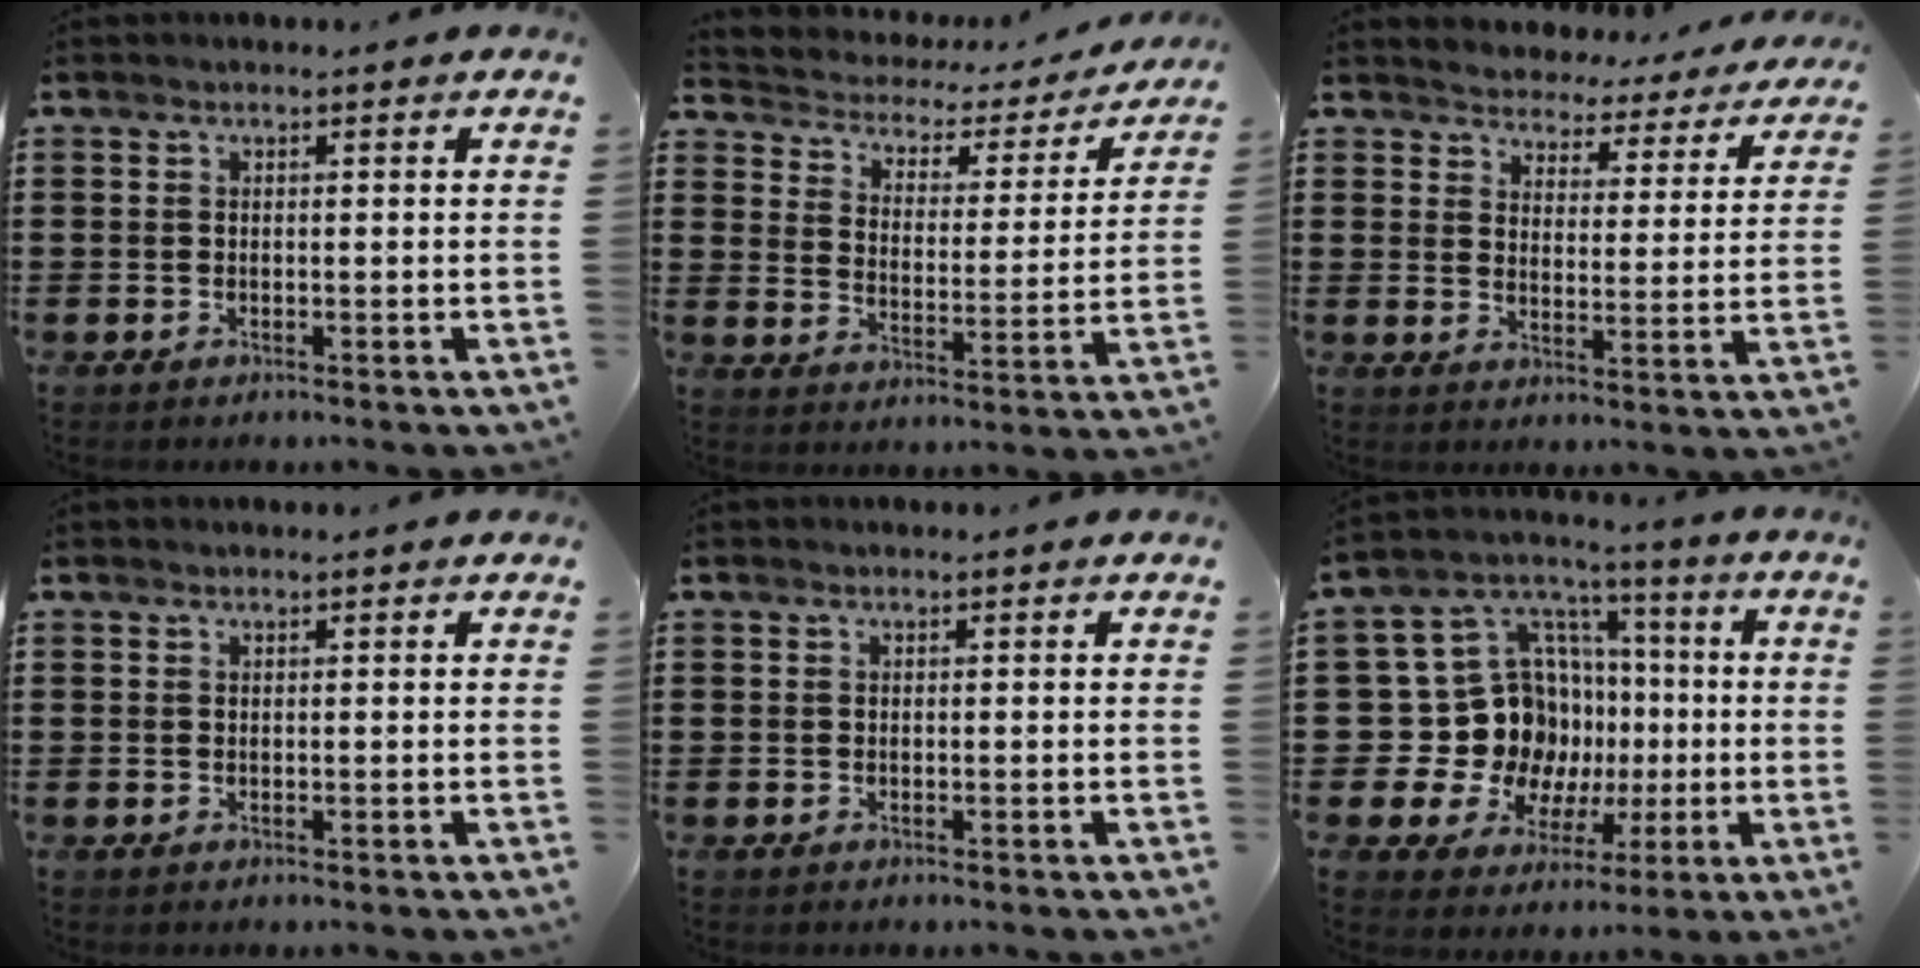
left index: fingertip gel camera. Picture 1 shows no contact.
{"total": 2.4, "force": [1.9, 1.4, 0.2], "torque": [-0.026, -0.018, 0.021]}
{"total": 4.3, "force": [4.3, 0.3, -0.5], "torque": [-0.018, -0.037, 0.072]}
{"total": 0.0}
{"total": 0.0}
{"total": 16.4, "force": [-1.1, 14.8, 7.0], "torque": [-0.176, -0.023, 0.009]}